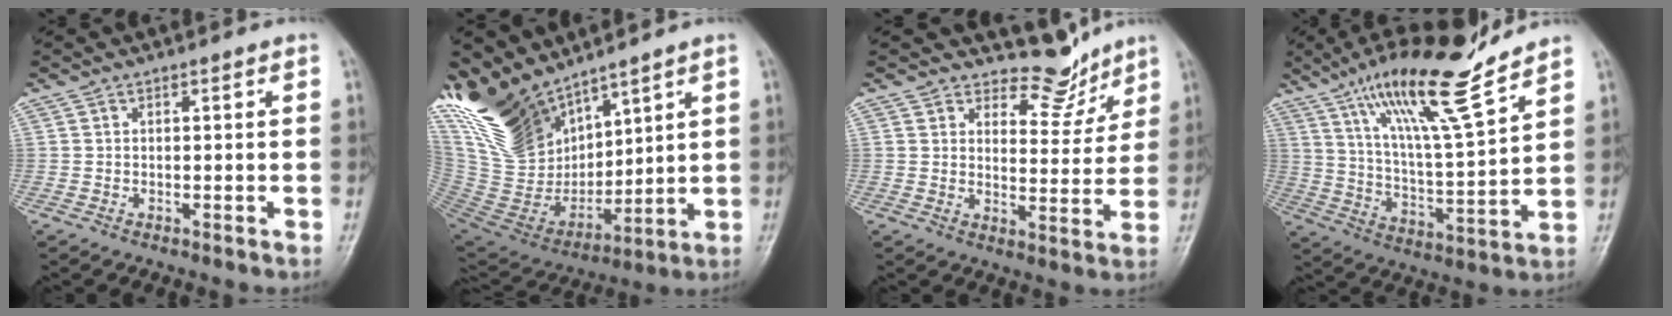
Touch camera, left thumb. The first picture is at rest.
{"total": 20.0, "force": [14.8, 8.9, 10.1], "torque": [-0.165, -0.071, 0.305]}
{"total": 6.7, "force": [6.0, 2.9, 0.4], "torque": [0.027, -0.058, 0.092]}
{"total": 18.0, "force": [12.9, 2.4, 12.4], "torque": [-0.199, -0.067, 0.227]}